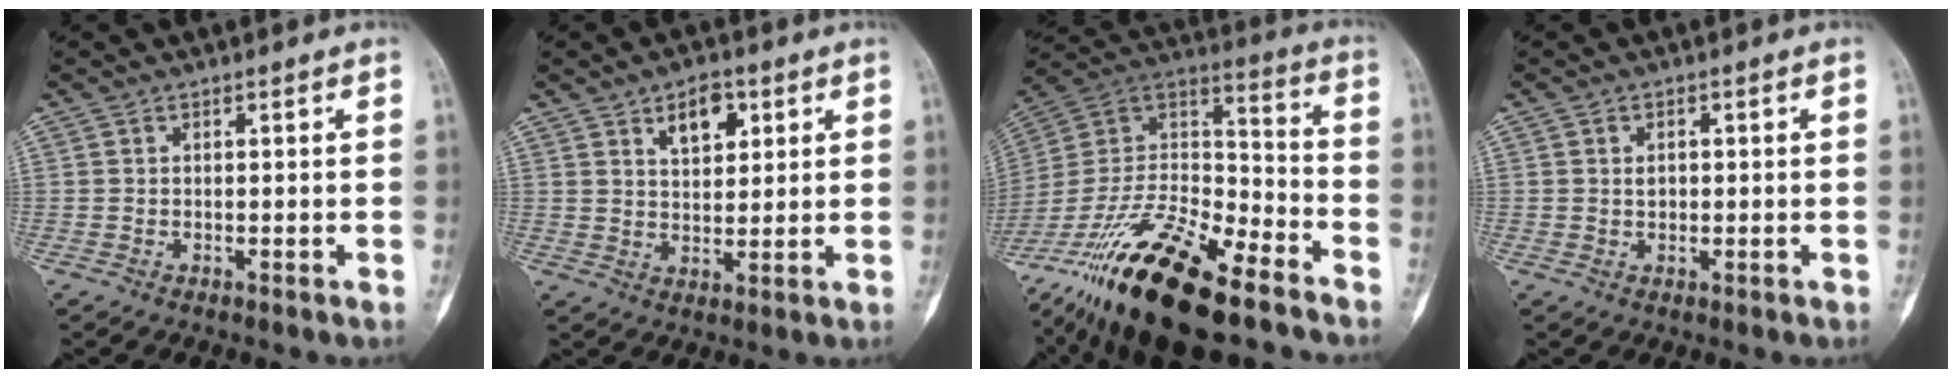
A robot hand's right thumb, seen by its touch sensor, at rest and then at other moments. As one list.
[{"total": 6.6, "force": [3.1, 3.9, 4.3], "torque": [-0.038, -0.015, 0.048]}, {"total": 29.0, "force": [-19.5, 10.1, 19.0], "torque": [-0.360, 0.049, -0.347]}, {"total": 2.0, "force": [0.1, 1.7, 1.0], "torque": [-0.002, 0.004, 0.002]}]